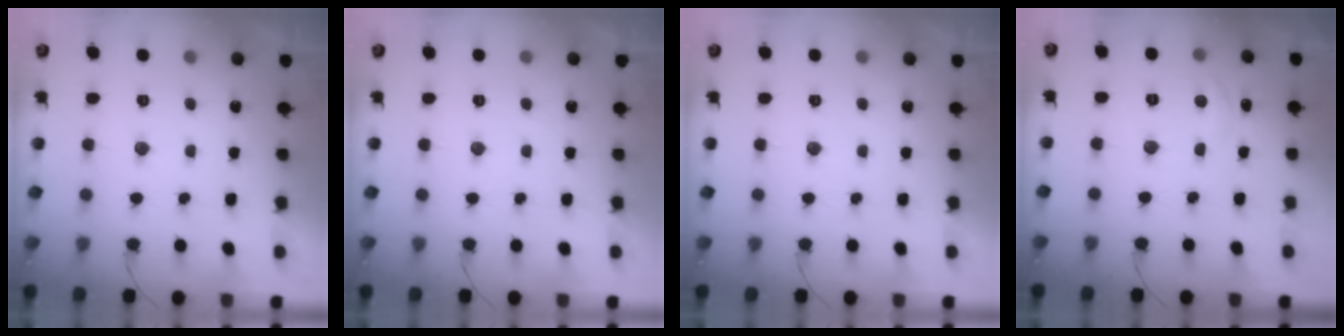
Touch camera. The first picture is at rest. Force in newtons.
{"total": 0.0}
{"total": 0.0}
{"total": 5.9, "press": 5.8, "slide": 0.9}